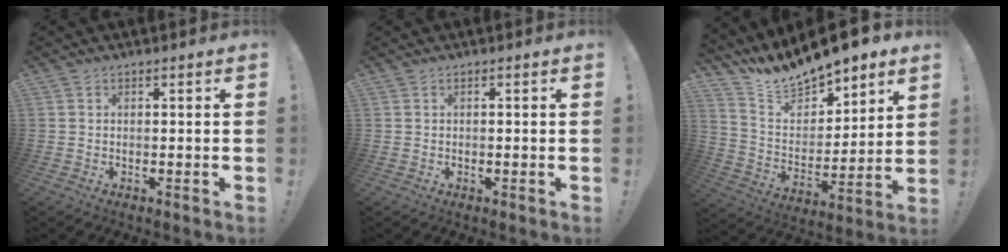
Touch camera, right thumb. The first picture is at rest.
{"total": 0.0}
{"total": 14.1, "force": [13.2, 3.7, 3.2], "torque": [-0.079, -0.113, 0.238]}